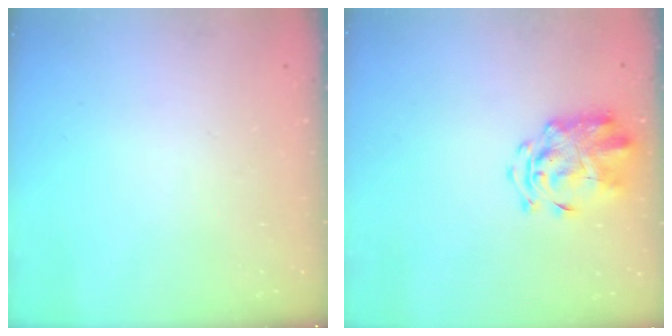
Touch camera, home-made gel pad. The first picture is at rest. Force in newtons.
{"total": 3.1, "press": 2.9, "slide": 1.0}